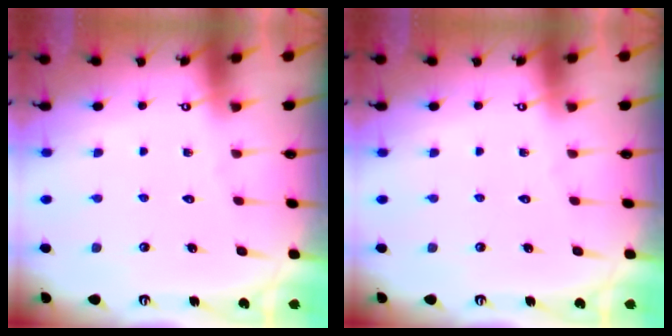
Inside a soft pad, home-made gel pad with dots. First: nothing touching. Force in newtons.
{"total": 0.0}